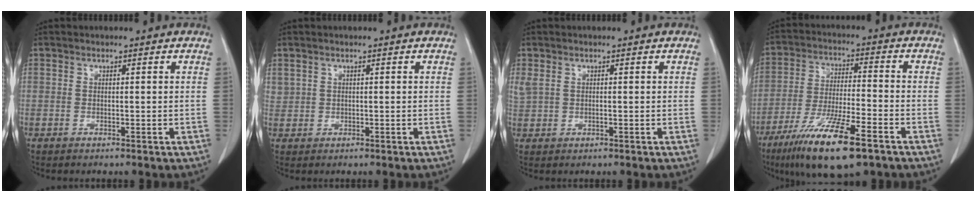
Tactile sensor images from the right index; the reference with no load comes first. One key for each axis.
{"total": 1.4, "fx": 0.8, "fy": 1.1, "fz": 0.3, "tx": -0.003, "ty": 0.014, "tz": 0.018}
{"total": 2.1, "fx": 0.6, "fy": 1.2, "fz": 1.6, "tx": -0.057, "ty": 0.016, "tz": 0.020}
{"total": 14.9, "fx": -9.2, "fy": 2.2, "fz": 11.5, "tx": -0.219, "ty": -0.035, "tz": -0.161}